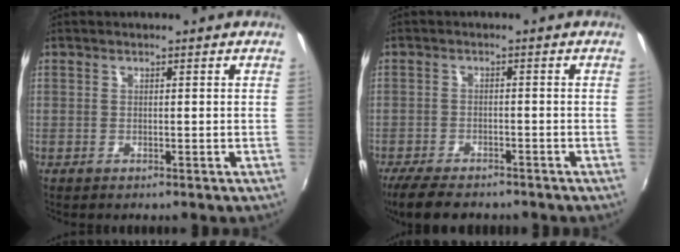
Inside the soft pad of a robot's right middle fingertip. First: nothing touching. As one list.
[{"total": 8.6, "force": [-7.1, 2.7, 4.1], "torque": [-0.100, -0.026, -0.122]}]